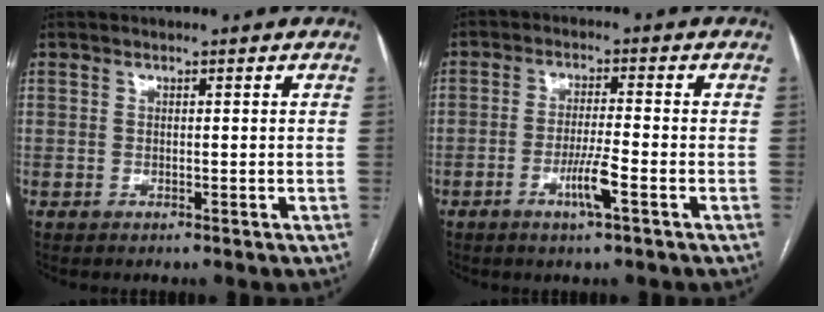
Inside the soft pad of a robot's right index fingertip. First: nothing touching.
{"total": 4.9, "force": [-2.3, -0.1, 4.4], "torque": [-0.082, -0.007, -0.044]}